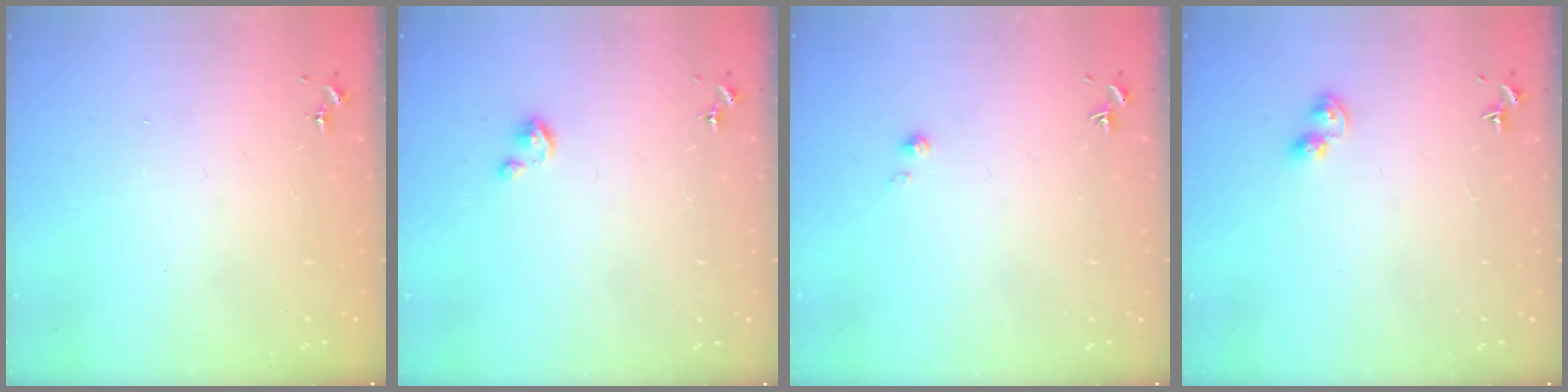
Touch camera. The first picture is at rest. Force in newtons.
{"total": 3.0, "press": 2.9, "slide": 0.2}
{"total": 2.0, "press": 1.9, "slide": 0.2}
{"total": 5.0, "press": 5.0, "slide": 0.5}